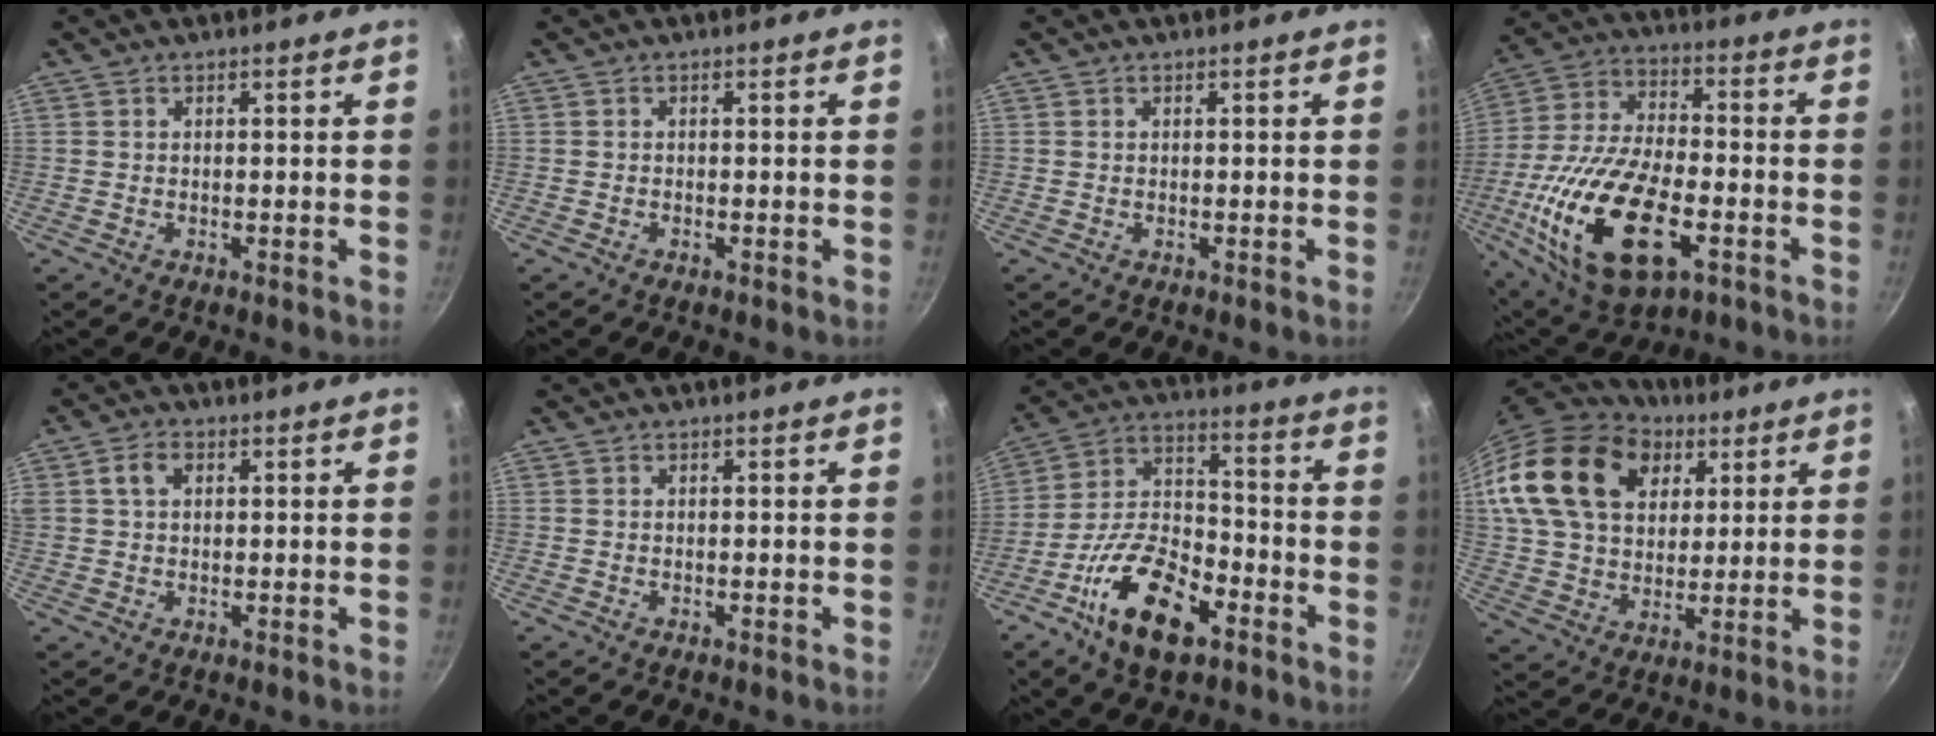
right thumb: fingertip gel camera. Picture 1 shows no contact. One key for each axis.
{"total": 0.0}
{"total": 0.0}
{"total": 24.4, "fx": -7.6, "fy": 12.2, "fz": 19.7, "tx": -0.383, "ty": 0.012, "tz": -0.133}
{"total": 4.3, "fx": 1.3, "fy": 2.9, "fz": 3.0, "tx": -0.051, "ty": 0.007, "tz": 0.020}
{"total": 0.0}
{"total": 17.4, "fx": -8.8, "fy": 8.7, "fz": 12.2, "tx": -0.208, "ty": 0.050, "tz": -0.172}
{"total": 25.8, "fx": 10.3, "fy": 18.2, "fz": 15.2, "tx": -0.283, "ty": 0.006, "tz": 0.185}